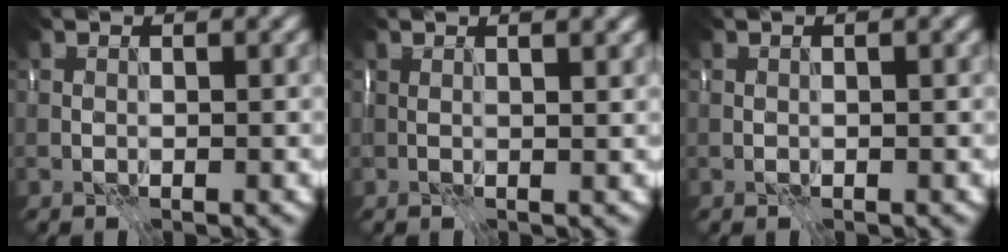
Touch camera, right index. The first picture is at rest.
{"total": 2.3, "force": [1.3, 0.5, 1.8], "torque": [-0.013, 0.002, 0.010]}
{"total": 0.6, "force": [0.2, -0.1, 0.5], "torque": [-0.009, 0.000, 0.004]}